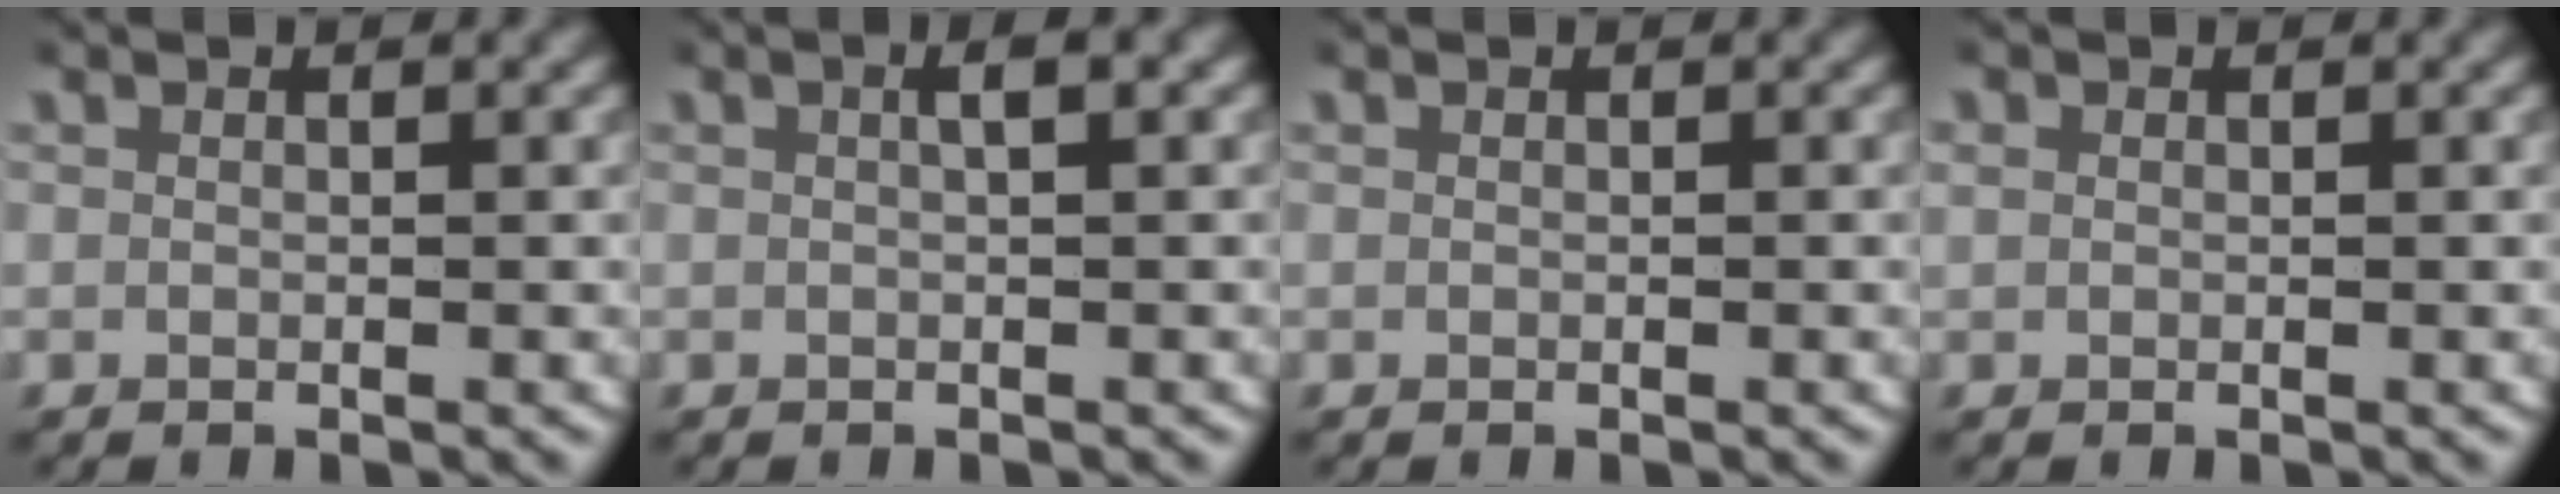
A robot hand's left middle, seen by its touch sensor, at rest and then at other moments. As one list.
[{"total": 1.4, "force": [0.4, 0.1, 1.4], "torque": [-0.019, 0.012, 0.004]}, {"total": 0.0}, {"total": 0.8, "force": [0.2, 0.8, 0.3], "torque": [-0.011, 0.001, 0.003]}]